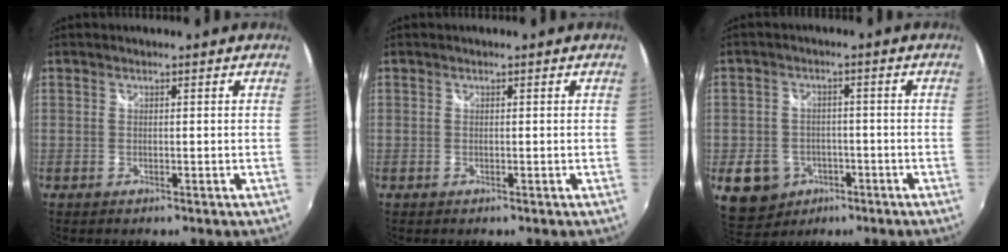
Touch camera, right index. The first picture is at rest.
{"total": 0.0}
{"total": 8.8, "force": [-4.0, 7.2, 3.3], "torque": [-0.093, 0.007, -0.047]}